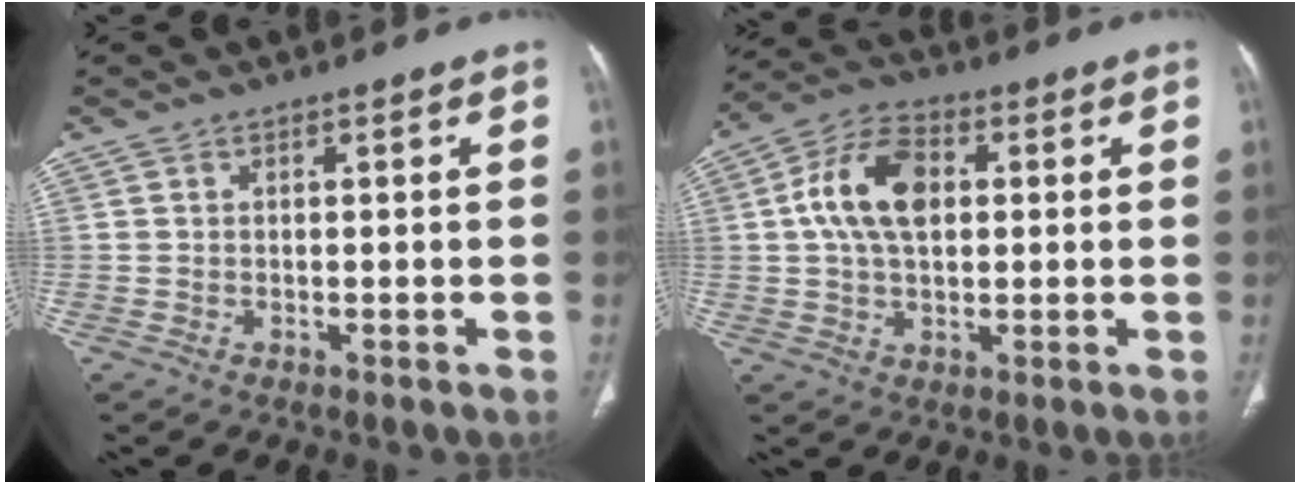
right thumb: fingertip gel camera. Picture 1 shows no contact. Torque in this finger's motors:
{"motor_torque": [0.50, 1.83, 1.00, 0.14, 0.11]}